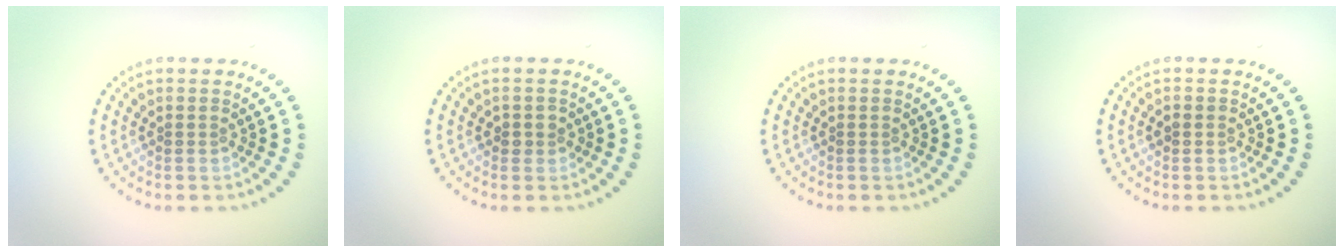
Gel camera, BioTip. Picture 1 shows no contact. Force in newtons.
{"total": 1.1, "press": 1.1, "slide": 0.3}
{"total": 0.0}
{"total": 0.9, "press": 0.9, "slide": 0.2}